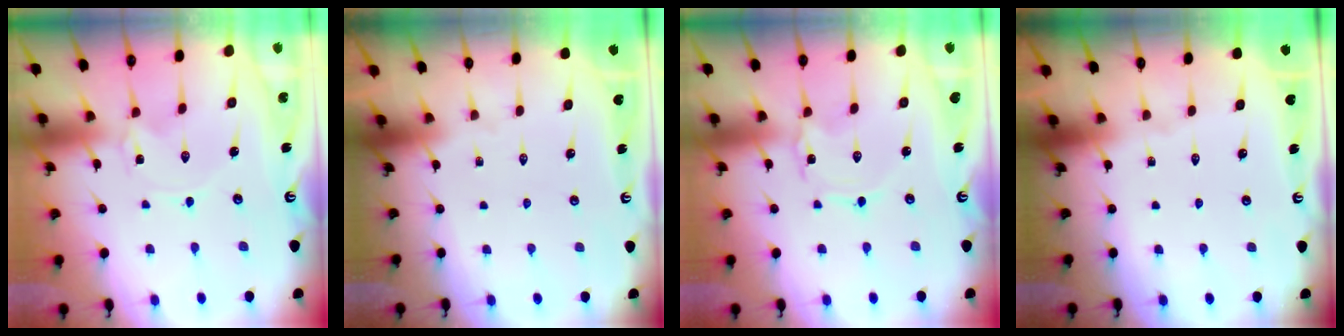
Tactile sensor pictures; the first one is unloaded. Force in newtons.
{"total": 0.0}
{"total": 1.3, "press": 1.3, "slide": 0.1}
{"total": 0.0}